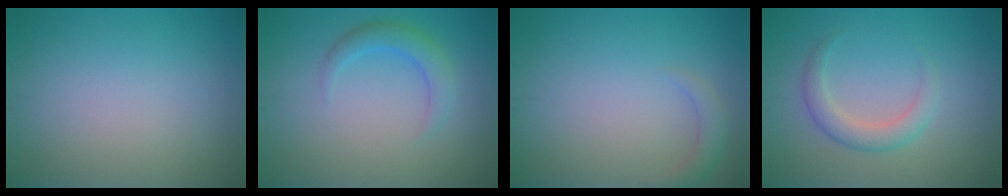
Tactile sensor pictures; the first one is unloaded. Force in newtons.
{"total": 2.4, "press": 2.4, "slide": 0.2}
{"total": 1.5, "press": 1.4, "slide": 0.2}
{"total": 2.5, "press": 2.5, "slide": 0.2}